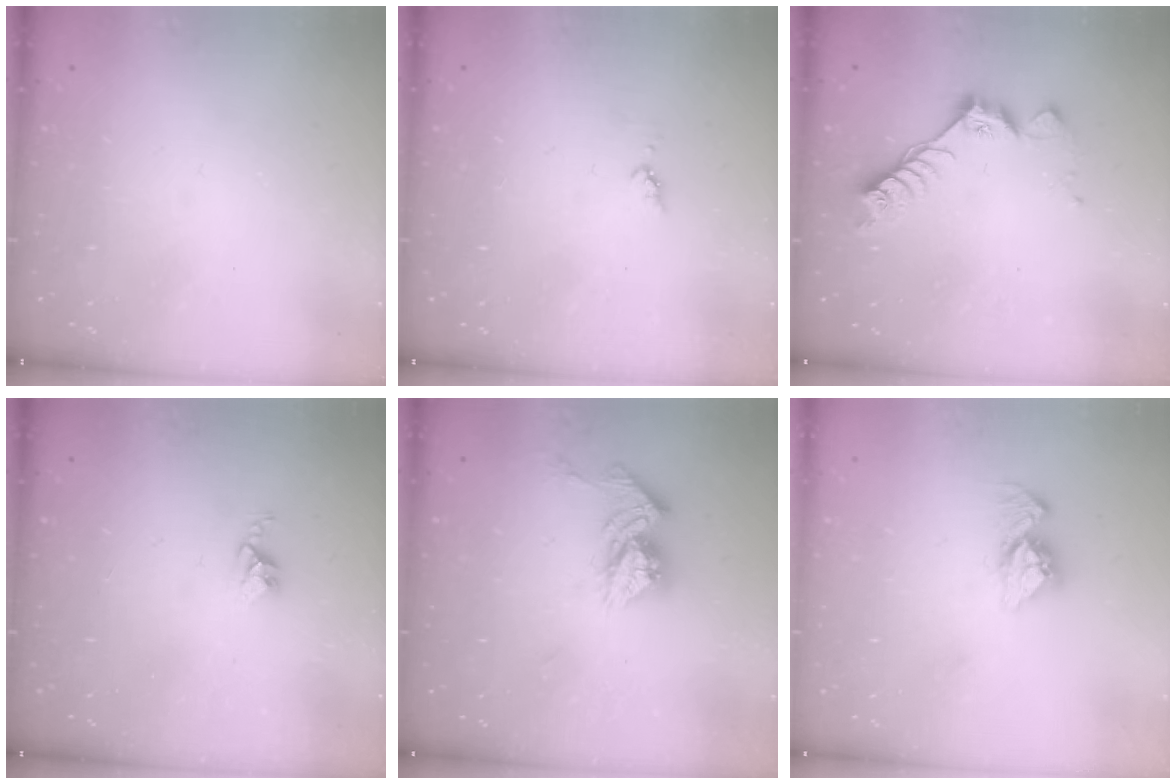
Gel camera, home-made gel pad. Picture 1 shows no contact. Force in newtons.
{"total": 4.4, "press": 4.3, "slide": 0.4}
{"total": 9.8, "press": 9.7, "slide": 1.1}
{"total": 2.8, "press": 2.7, "slide": 0.4}
{"total": 11.5, "press": 11.4, "slide": 1.0}
{"total": 11.1, "press": 11.0, "slide": 0.9}